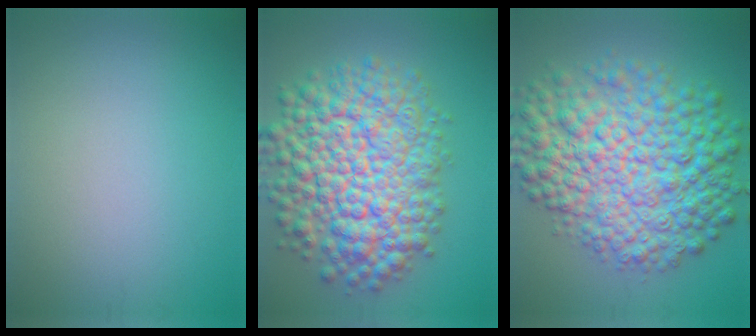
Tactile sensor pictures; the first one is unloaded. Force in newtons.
{"total": 12.2, "press": 12.2, "slide": 0.4}
{"total": 12.1, "press": 12.1, "slide": 0.1}